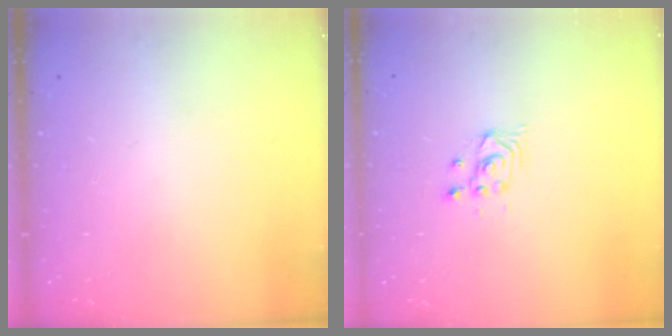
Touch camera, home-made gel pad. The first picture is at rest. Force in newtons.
{"total": 2.4, "press": 2.4, "slide": 0.2}